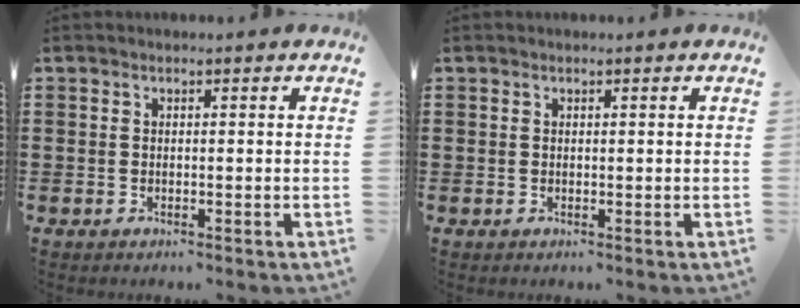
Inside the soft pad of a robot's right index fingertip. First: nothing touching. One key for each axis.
{"total": 0.0}